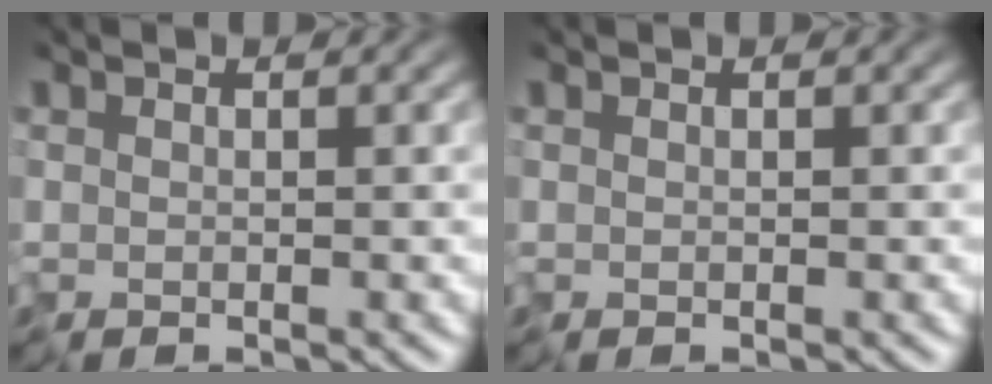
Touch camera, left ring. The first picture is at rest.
{"total": 0.0}